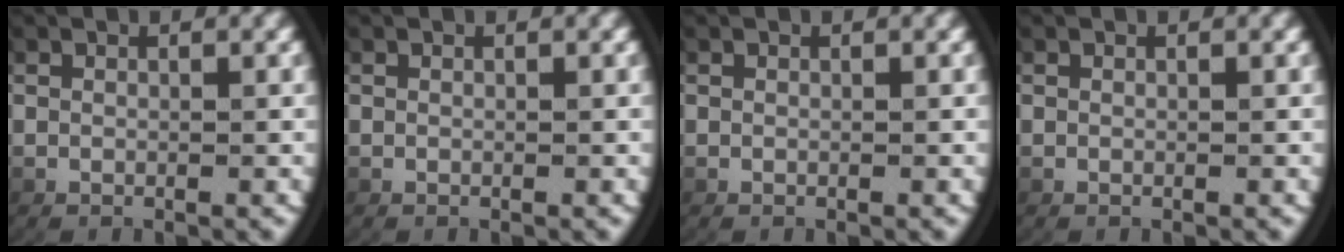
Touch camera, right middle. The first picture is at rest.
{"total": 0.0}
{"total": 0.0}
{"total": 0.0}